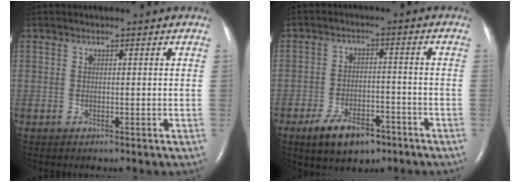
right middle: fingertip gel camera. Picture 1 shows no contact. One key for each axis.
{"total": 7.9, "fx": -5.1, "fy": 3.7, "fz": 4.8, "tx": -0.087, "ty": -0.002, "tz": -0.081}